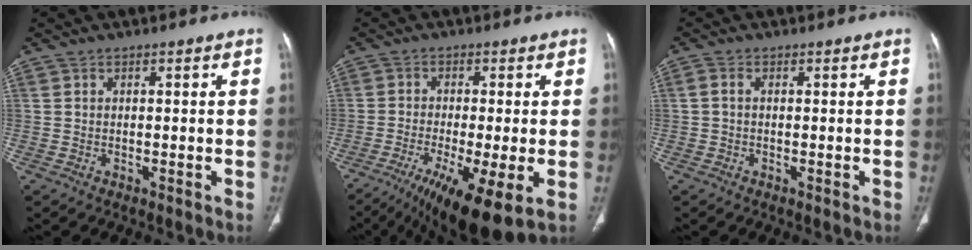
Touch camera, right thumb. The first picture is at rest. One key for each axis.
{"total": 13.2, "fx": -5.8, "fy": 2.6, "fz": 11.6, "tx": -0.189, "ty": -0.014, "tz": -0.087}
{"total": 1.2, "fx": 0.0, "fy": 0.6, "fz": 1.0, "tx": -0.023, "ty": 0.002, "tz": -0.002}